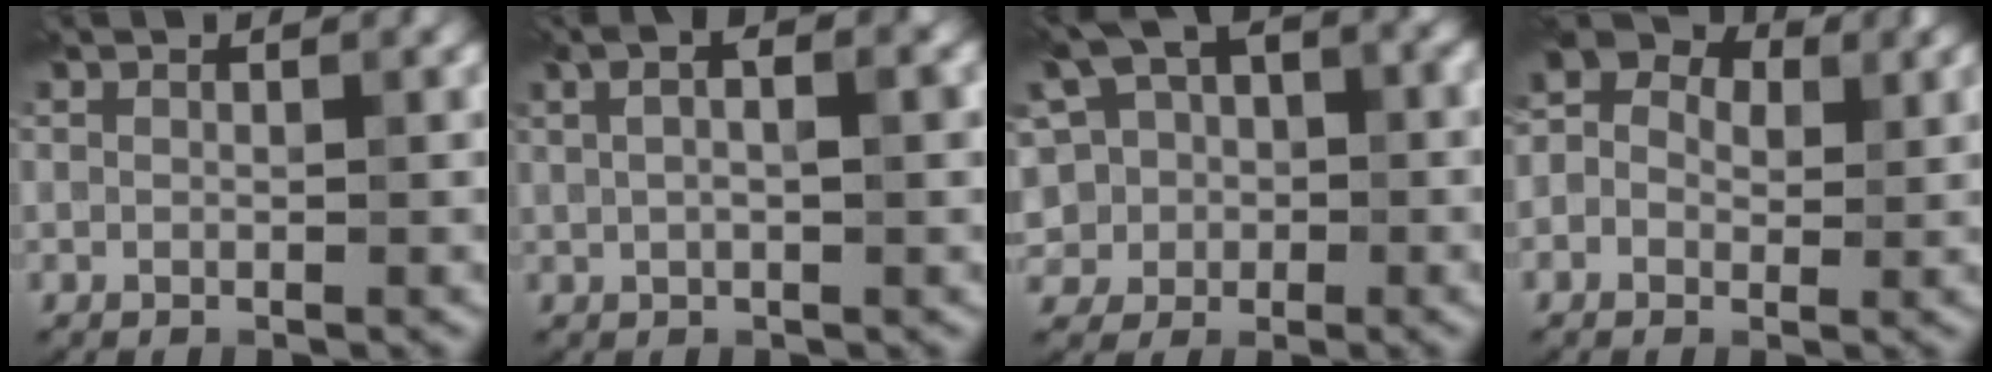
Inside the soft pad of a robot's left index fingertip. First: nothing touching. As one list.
[{"total": 5.7, "force": [2.1, 2.7, 4.6], "torque": [-0.052, 0.024, 0.010]}, {"total": 9.8, "force": [1.1, 7.7, 6.0], "torque": [-0.103, 0.020, -0.012]}, {"total": 6.3, "force": [1.4, 5.1, 3.5], "torque": [-0.039, 0.022, -0.012]}]